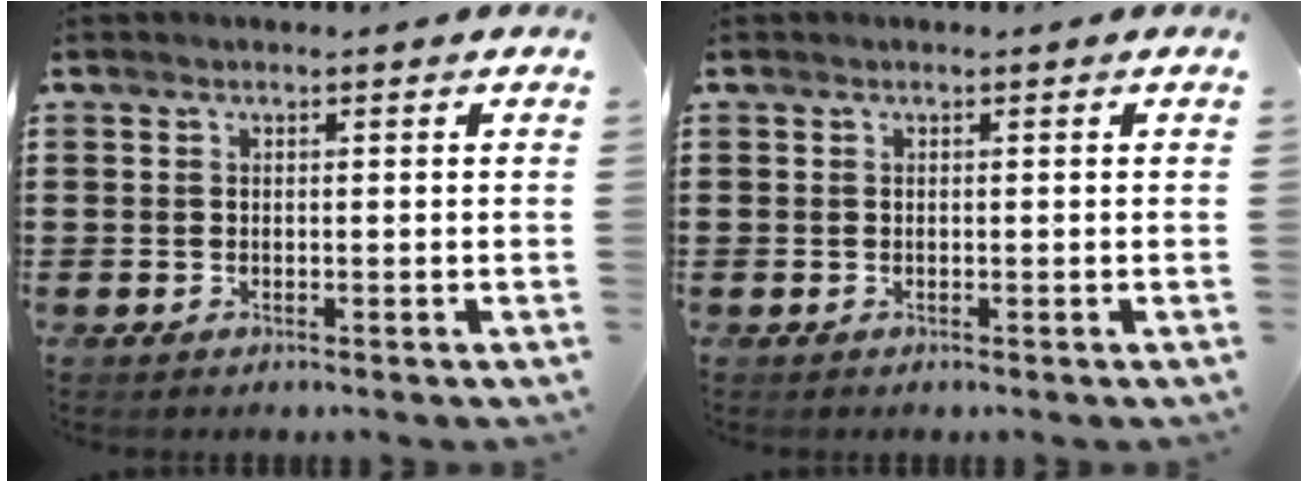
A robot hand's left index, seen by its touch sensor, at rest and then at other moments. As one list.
[{"total": 0.0}]